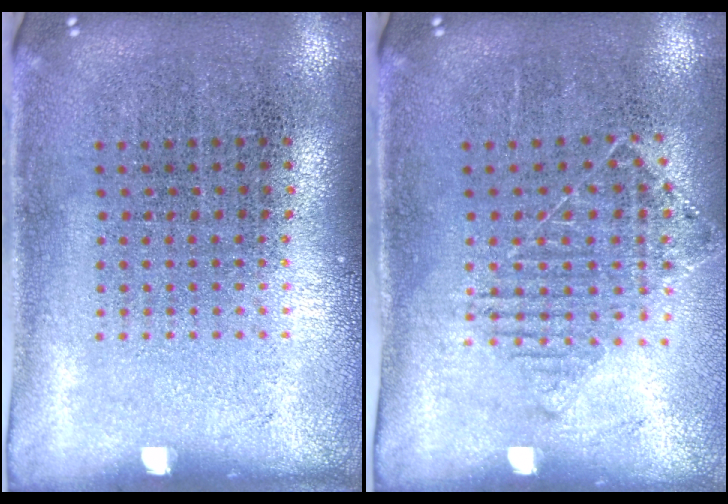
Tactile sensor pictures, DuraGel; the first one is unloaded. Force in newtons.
{"total": 1.0, "press": 1.0, "slide": 0.2}